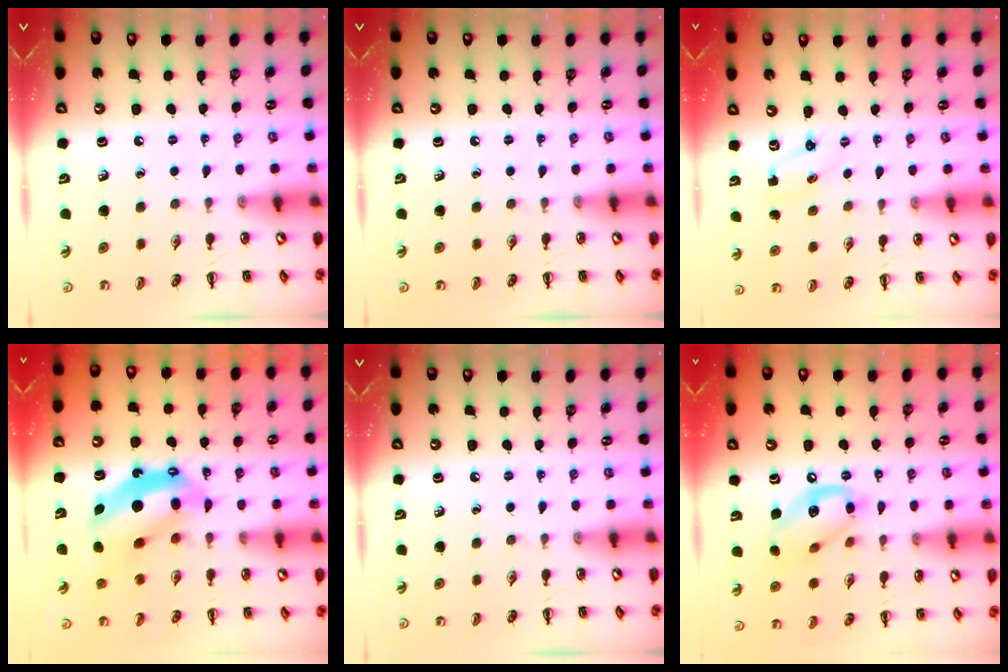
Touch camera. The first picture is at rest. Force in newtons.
{"total": 0.0}
{"total": 2.3, "press": 2.2, "slide": 0.7}
{"total": 12.6, "press": 12.2, "slide": 3.3}
{"total": 0.0}
{"total": 13.5, "press": 13.1, "slide": 3.1}